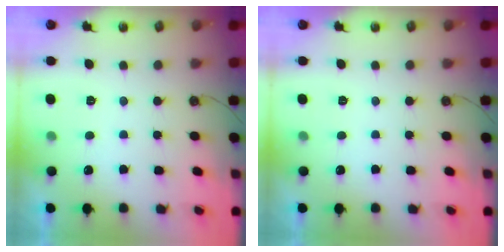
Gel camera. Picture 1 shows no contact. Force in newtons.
{"total": 0.0}